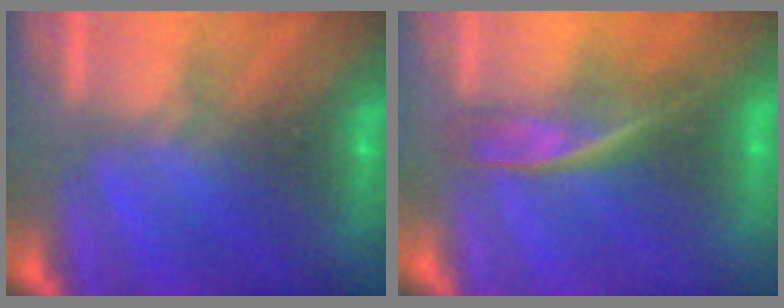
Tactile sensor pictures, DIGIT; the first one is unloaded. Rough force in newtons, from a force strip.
{"total": 2.3}